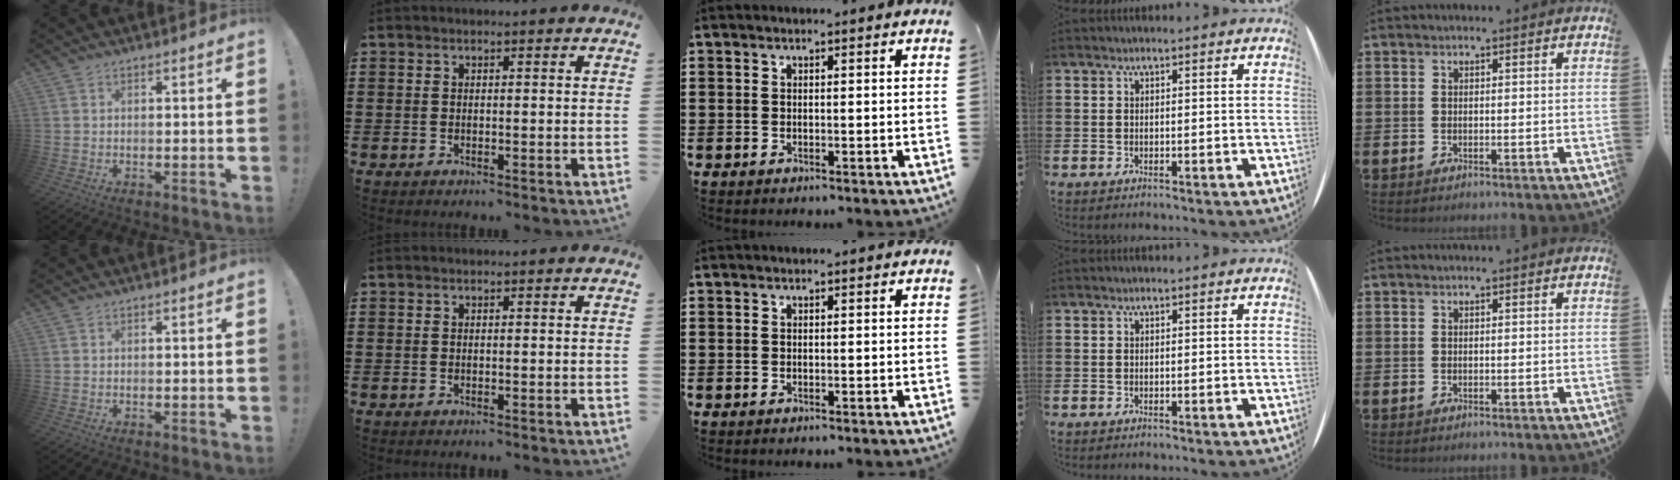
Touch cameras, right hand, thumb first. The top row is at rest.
{}